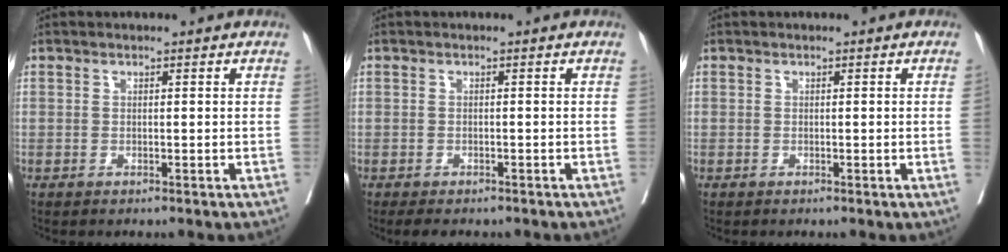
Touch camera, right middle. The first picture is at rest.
{"total": 4.3, "force": [-3.5, 1.6, 1.8], "torque": [-0.021, -0.008, -0.046]}
{"total": 0.8, "force": [0.0, -0.4, 0.7], "torque": [-0.003, 0.002, -0.002]}